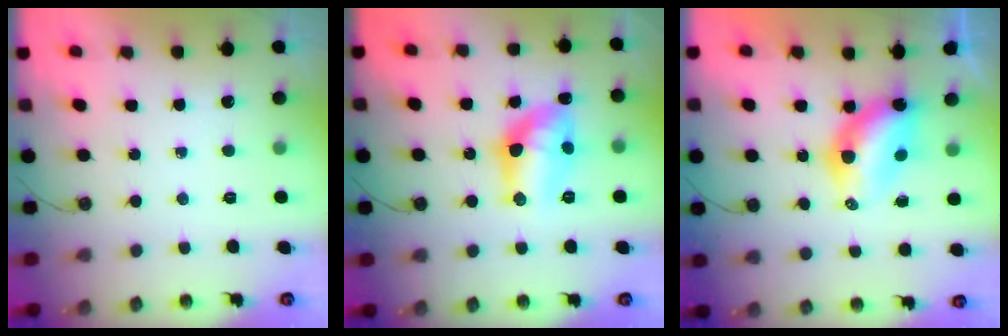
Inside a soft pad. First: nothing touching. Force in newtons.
{"total": 12.6, "press": 12.6, "slide": 0.6}
{"total": 6.7, "press": 6.7, "slide": 0.2}